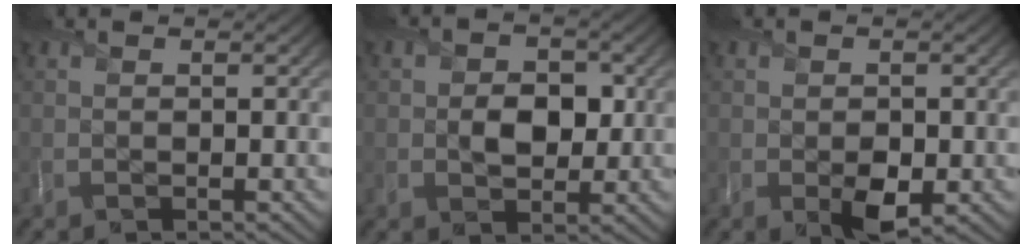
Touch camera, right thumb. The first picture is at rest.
{"total": 3.8, "force": [-0.1, 2.8, 2.5], "torque": [-0.045, -0.006, -0.009]}
{"total": 3.1, "force": [-0.7, 2.1, 2.2], "torque": [-0.046, -0.015, -0.008]}